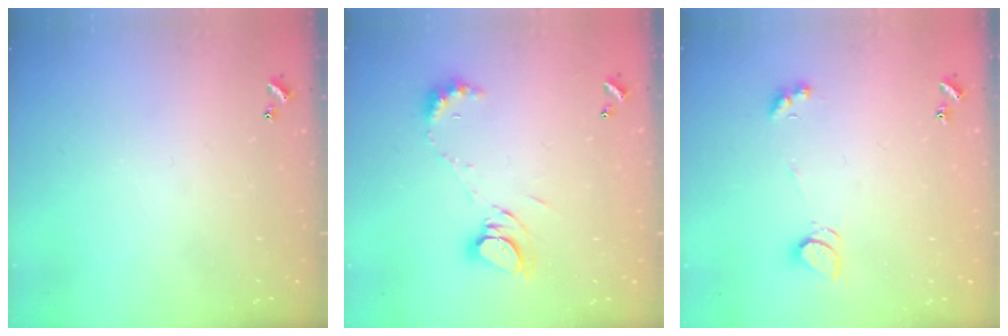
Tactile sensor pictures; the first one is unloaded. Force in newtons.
{"total": 8.3, "press": 8.2, "slide": 1.0}
{"total": 2.2, "press": 2.2, "slide": 0.4}